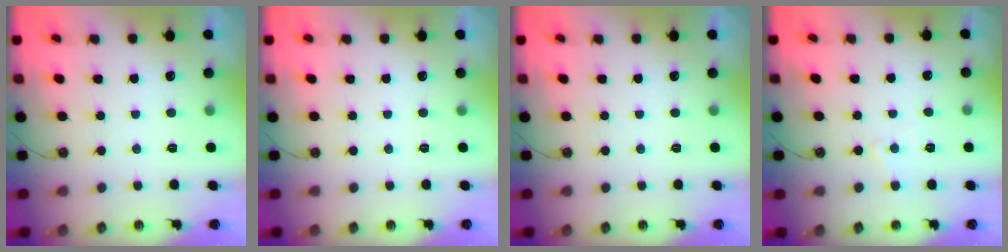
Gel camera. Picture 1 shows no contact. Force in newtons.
{"total": 0.0}
{"total": 0.0}
{"total": 4.2, "press": 4.2, "slide": 0.5}